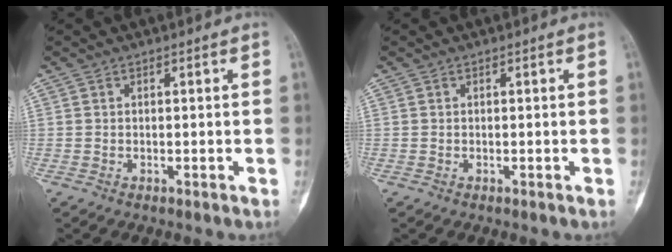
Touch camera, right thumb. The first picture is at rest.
{"total": 0.0}